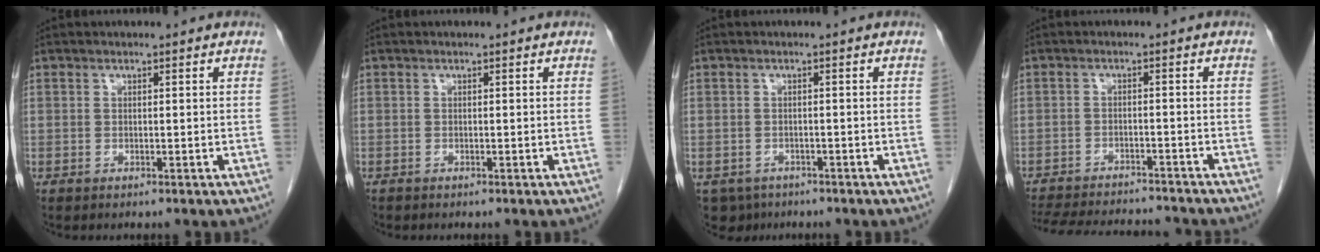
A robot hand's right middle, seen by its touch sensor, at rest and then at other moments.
{"total": 0.0}
{"total": 4.2, "force": [-3.0, 2.9, 0.5], "torque": [-0.004, 0.001, -0.042]}
{"total": 16.8, "force": [-15.4, 3.7, 5.5], "torque": [-0.138, -0.012, -0.210]}